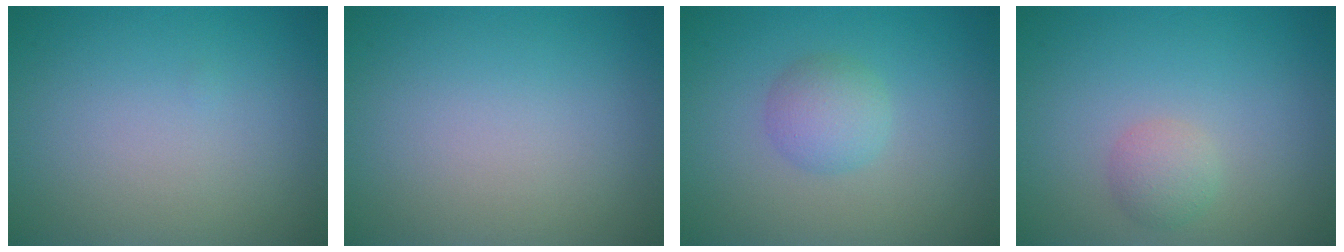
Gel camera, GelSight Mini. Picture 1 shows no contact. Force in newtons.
{"total": 0.0}
{"total": 2.5, "press": 2.5, "slide": 0.1}
{"total": 1.7, "press": 1.7, "slide": 0.2}